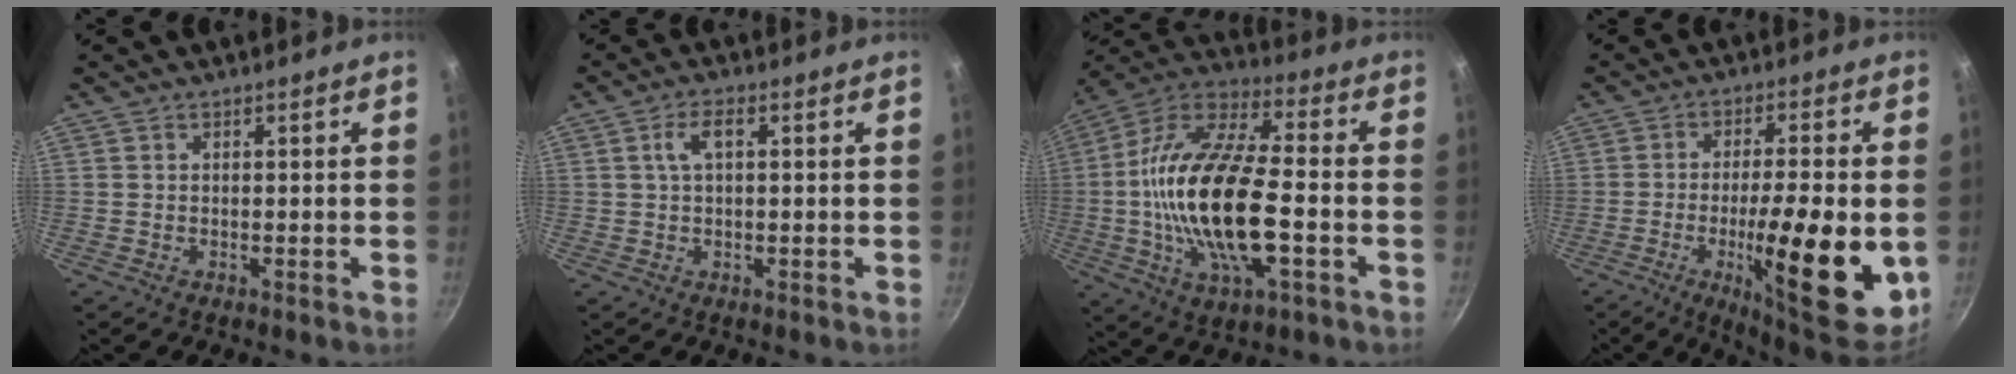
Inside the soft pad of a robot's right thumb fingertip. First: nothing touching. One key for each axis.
{"total": 3.8, "fx": 0.9, "fy": 1.7, "fz": 3.3, "tx": -0.067, "ty": 0.010, "tz": 0.017}
{"total": 23.8, "fx": -3.3, "fy": 9.7, "fz": 21.5, "tx": -0.417, "ty": 0.023, "tz": -0.075}
{"total": 20.5, "fx": -4.4, "fy": 5.4, "fz": 19.3, "tx": -0.269, "ty": 0.003, "tz": -0.062}